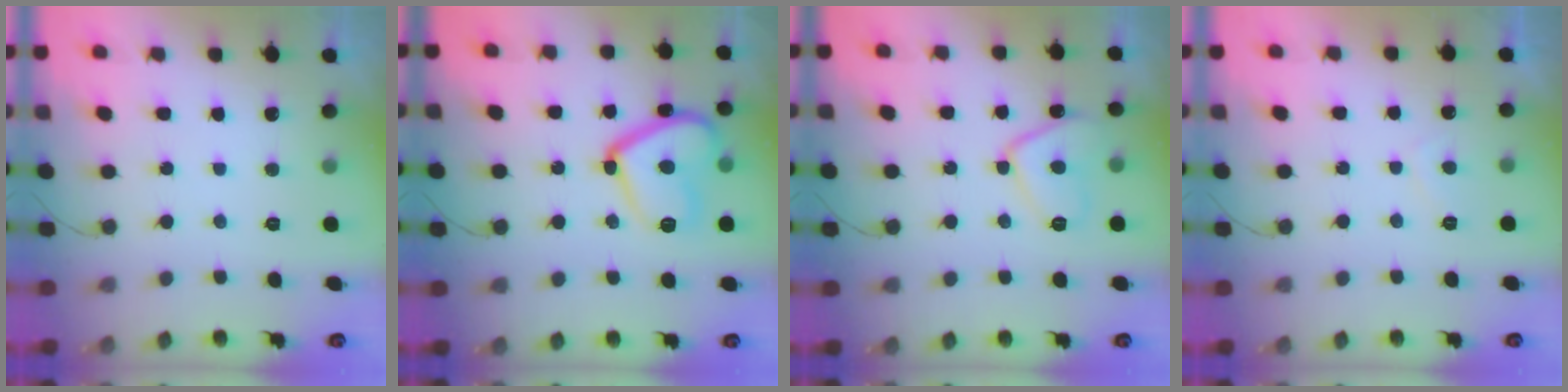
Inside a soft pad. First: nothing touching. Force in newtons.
{"total": 16.4, "press": 16.3, "slide": 1.4}
{"total": 10.2, "press": 10.1, "slide": 1.0}
{"total": 1.6, "press": 1.5, "slide": 0.6}